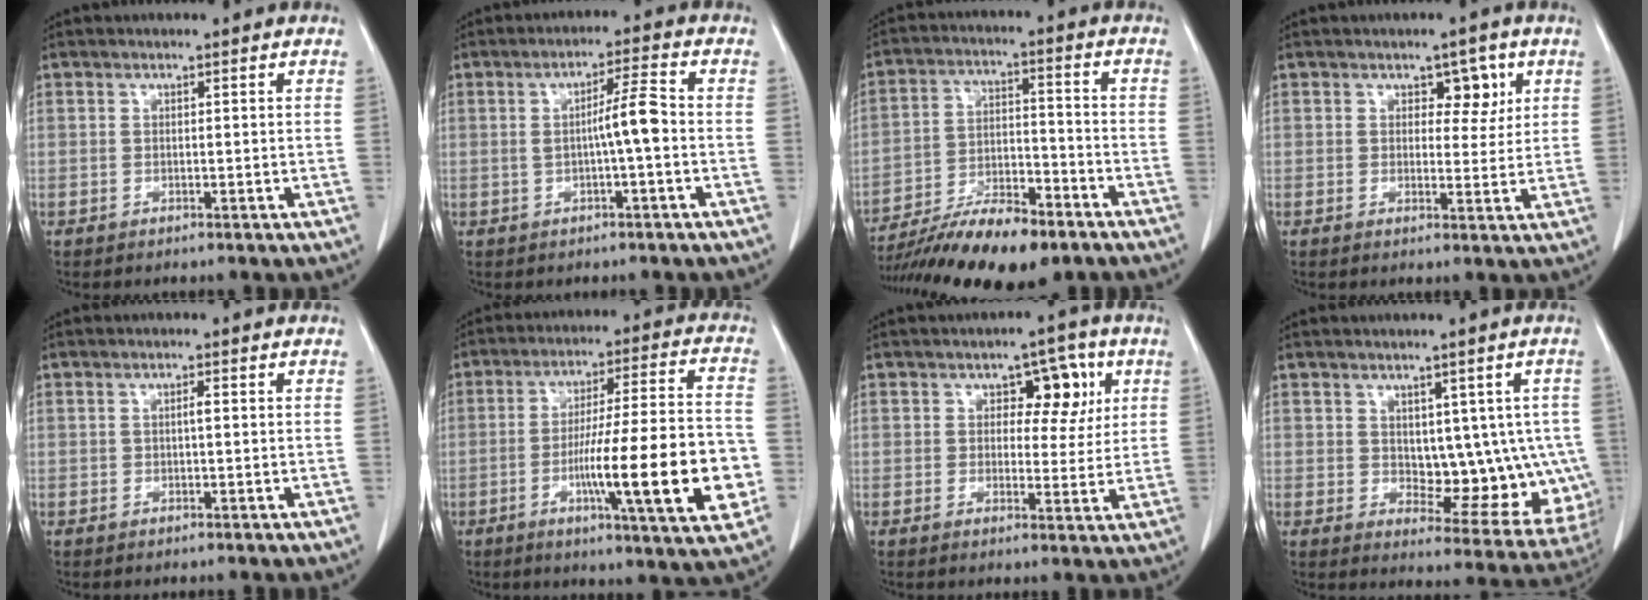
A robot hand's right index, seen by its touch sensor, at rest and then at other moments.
{"total": 5.0, "force": [-0.5, -0.1, 5.0], "torque": [-0.081, 0.008, -0.009]}
{"total": 15.1, "force": [-11.6, 3.7, 9.0], "torque": [-0.158, -0.007, -0.199]}
{"total": 3.8, "force": [1.7, 2.2, 2.6], "torque": [-0.024, 0.003, 0.024]}
{"total": 0.7, "force": [0.0, 0.0, 0.7], "torque": [-0.013, 0.001, 0.001]}
{"total": 19.3, "force": [-5.0, 1.1, 18.6], "torque": [-0.263, -0.001, -0.072]}
{"total": 6.3, "force": [2.2, 3.6, 4.7], "torque": [-0.047, 0.014, 0.029]}
{"total": 11.9, "force": [0.7, 6.4, 10.0], "torque": [-0.104, 0.006, 0.029]}